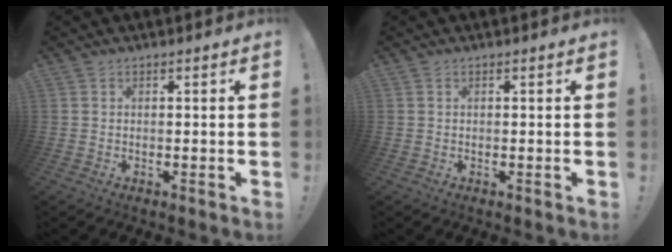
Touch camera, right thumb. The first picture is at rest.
{"total": 0.0}